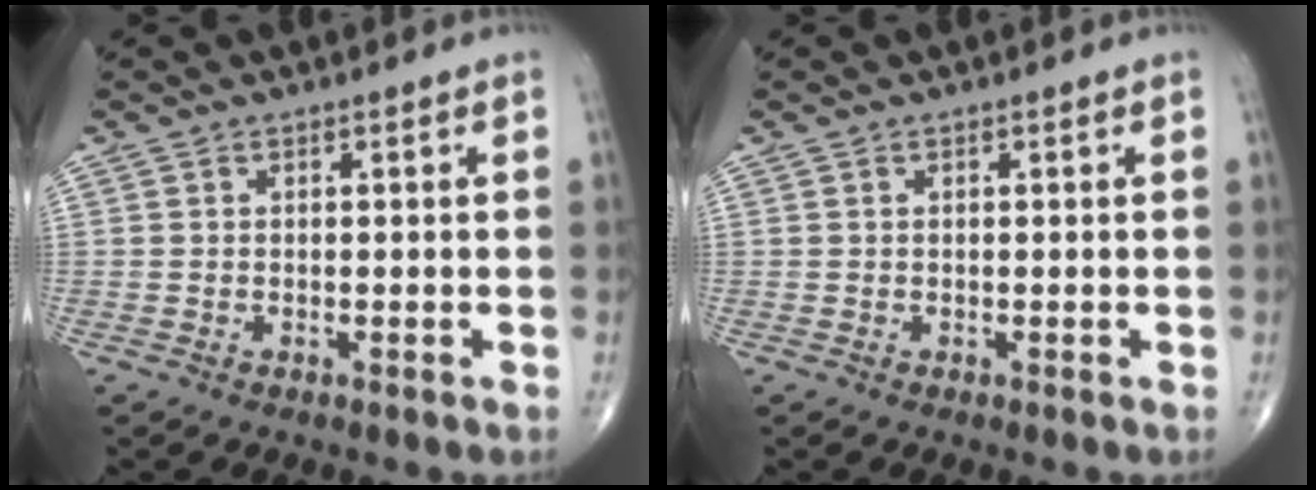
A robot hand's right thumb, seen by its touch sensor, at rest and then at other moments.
{"total": 0.0}